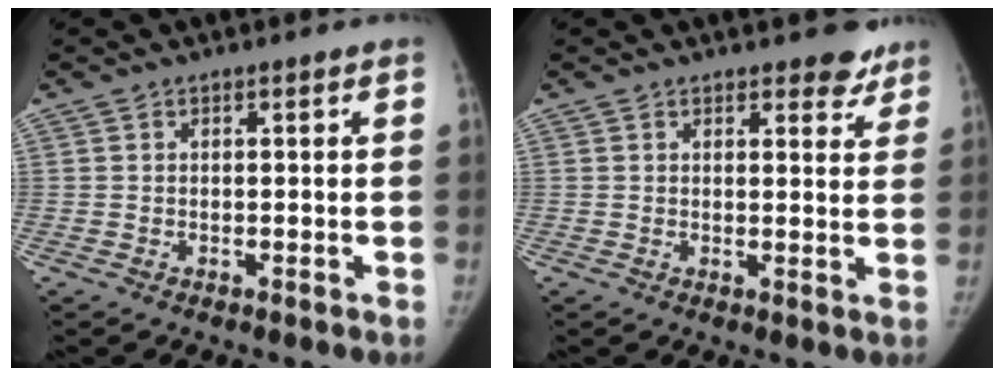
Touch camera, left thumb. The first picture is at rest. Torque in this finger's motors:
{"motor_torque": [2.29, 0.90, 0.95, -0.78, -0.02]}